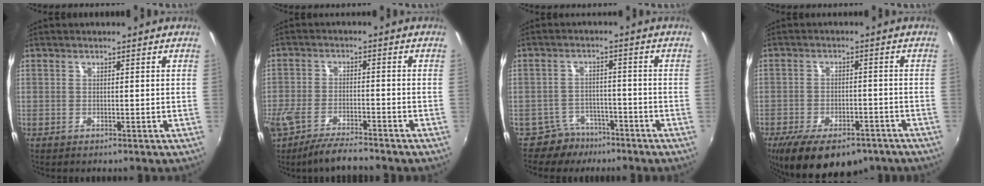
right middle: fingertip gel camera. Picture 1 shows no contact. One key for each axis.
{"total": 9.2, "fx": -7.7, "fy": 1.9, "fz": 4.7, "tx": -0.114, "ty": -0.029, "tz": -0.137}
{"total": 4.7, "fx": -3.9, "fy": 2.6, "fz": -0.1, "tx": -0.003, "ty": 0.017, "tz": -0.063}
{"total": 15.9, "fx": -11.1, "fy": 6.9, "fz": 9.1, "tx": -0.183, "ty": -0.030, "tz": -0.162}